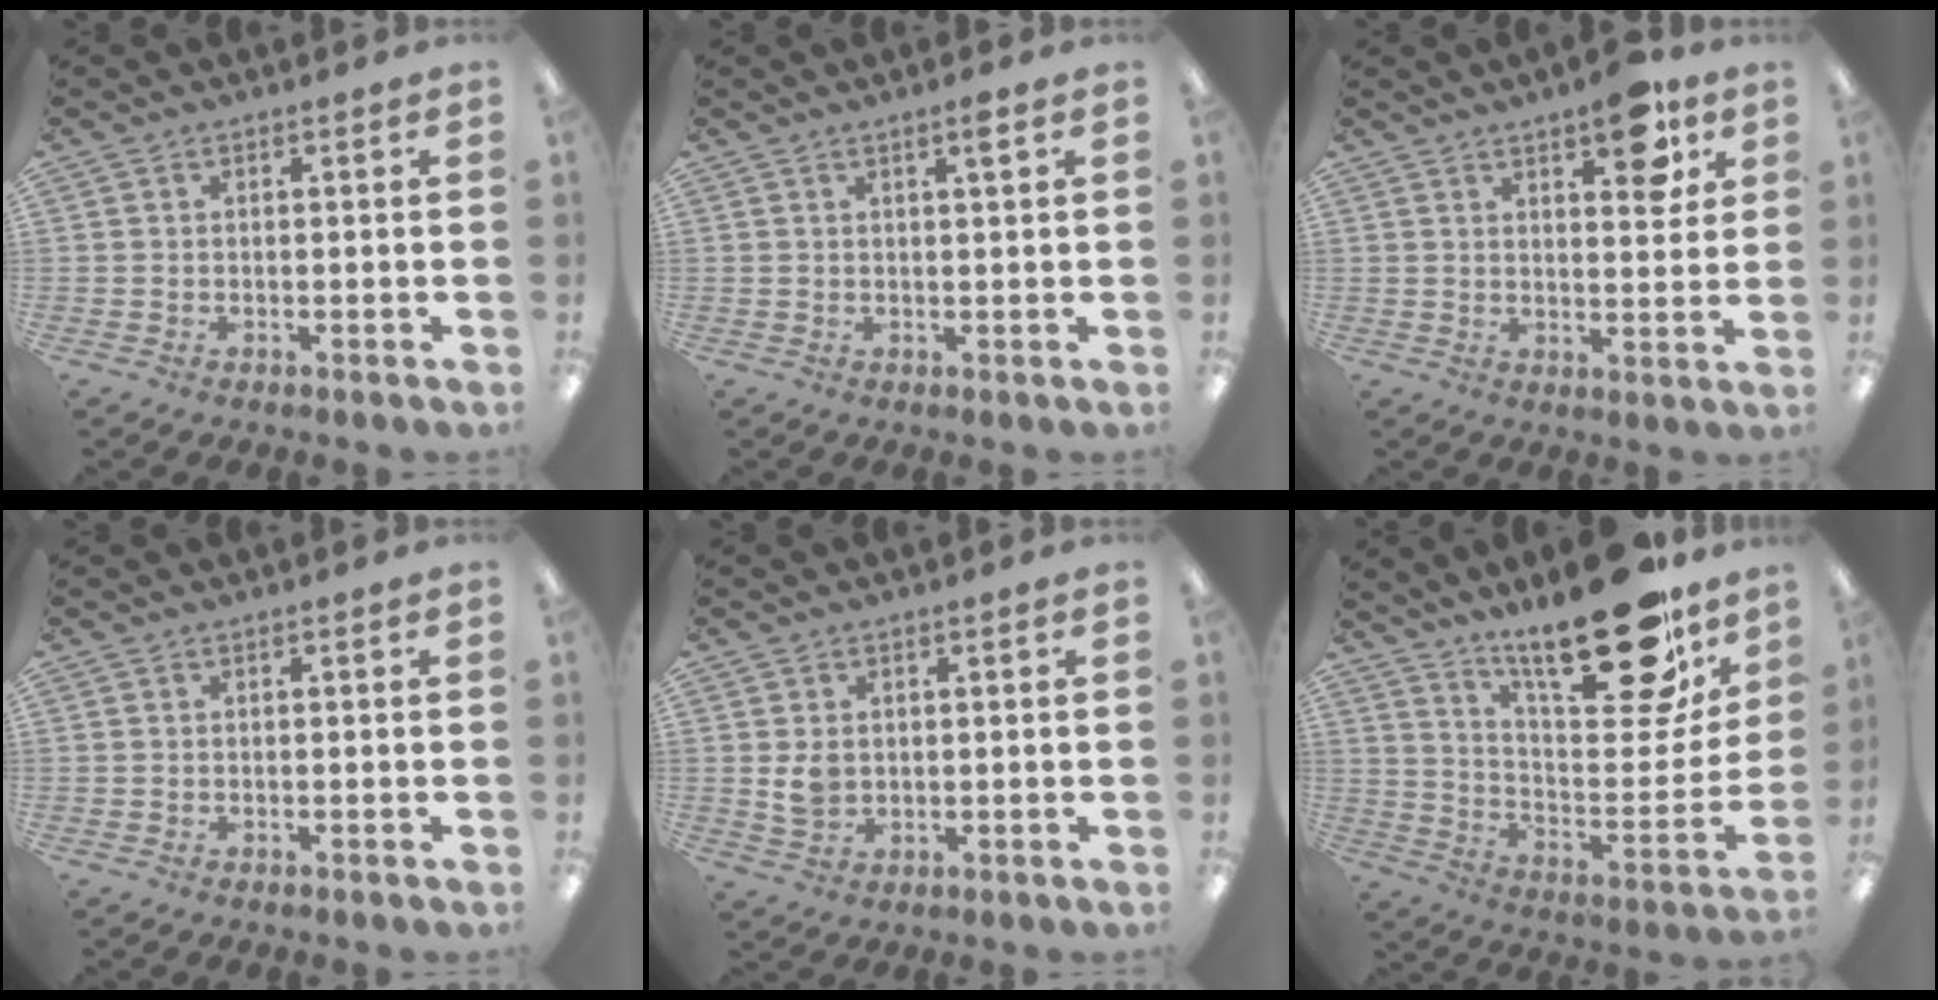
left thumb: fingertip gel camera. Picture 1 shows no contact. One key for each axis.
{"total": 2.2, "fx": 1.3, "fy": 0.1, "fz": 1.7, "tx": -0.031, "ty": -0.002, "tz": 0.020}
{"total": 9.3, "fx": 5.9, "fy": 3.6, "fz": 6.2, "tx": -0.070, "ty": -0.031, "tz": 0.095}
{"total": 0.0}
{"total": 4.0, "fx": 0.8, "fy": 3.1, "fz": 2.4, "tx": -0.039, "ty": -0.004, "tz": 0.012}
{"total": 26.1, "fx": 19.0, "fy": 8.3, "fz": 15.9, "tx": -0.215, "ty": -0.131, "tz": 0.309}